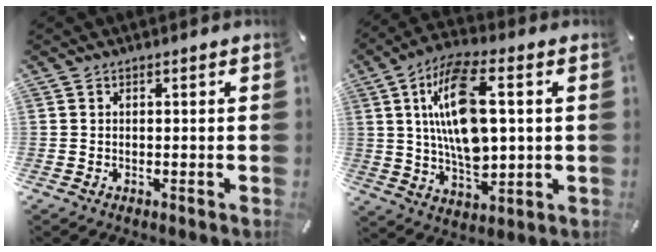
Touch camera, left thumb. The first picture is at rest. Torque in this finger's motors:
{"motor_torque": [2.49, 2.51, 2.21, -0.56, 0.78]}